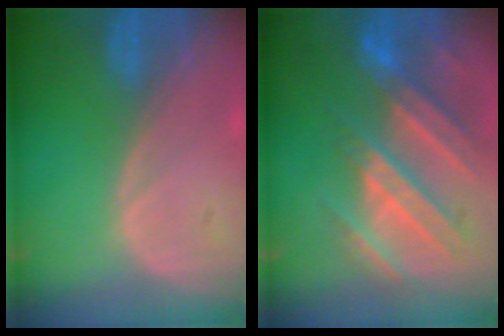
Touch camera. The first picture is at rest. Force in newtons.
{"total": 10.5, "press": 9.6, "slide": 4.2}